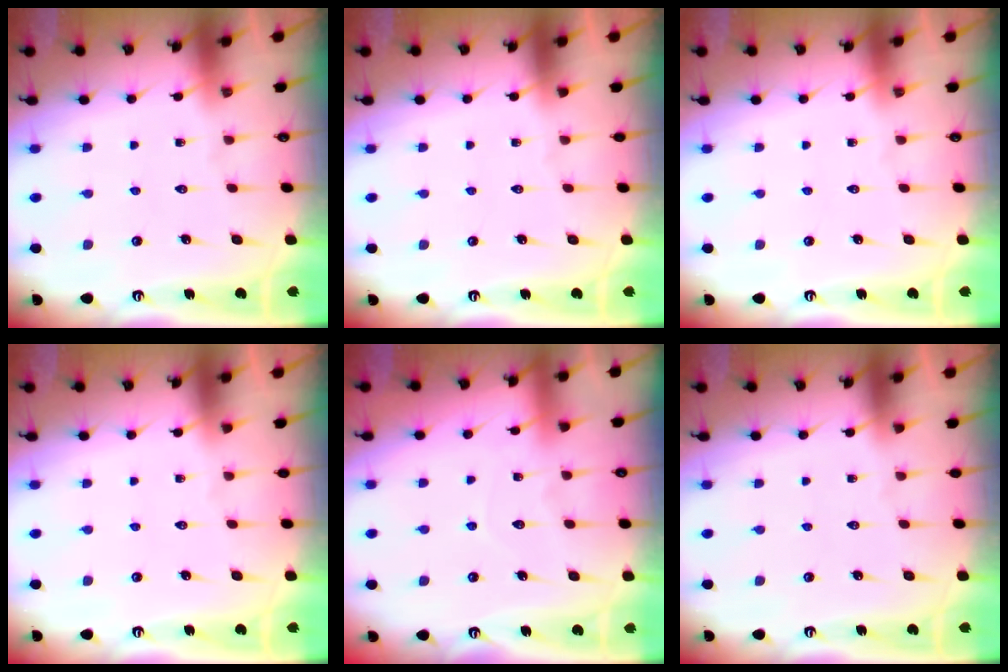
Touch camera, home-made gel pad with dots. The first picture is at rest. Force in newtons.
{"total": 0.0}
{"total": 0.0}
{"total": 0.0}
{"total": 4.9, "press": 4.9, "slide": 0.4}
{"total": 0.0}